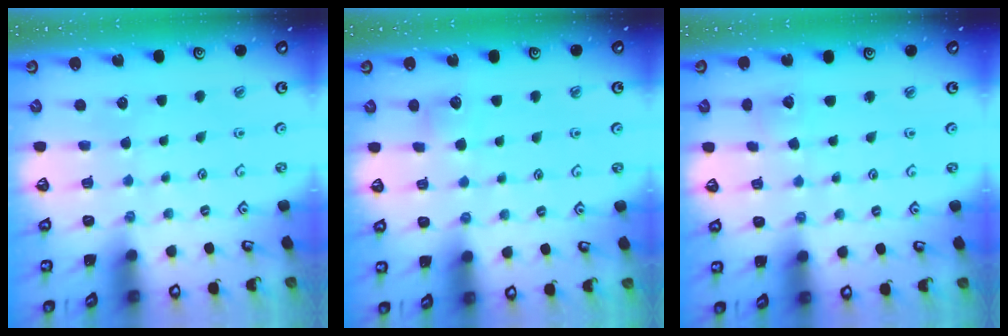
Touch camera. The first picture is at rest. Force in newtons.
{"total": 5.0, "press": 5.0, "slide": 0.6}
{"total": 4.8, "press": 4.8, "slide": 0.3}